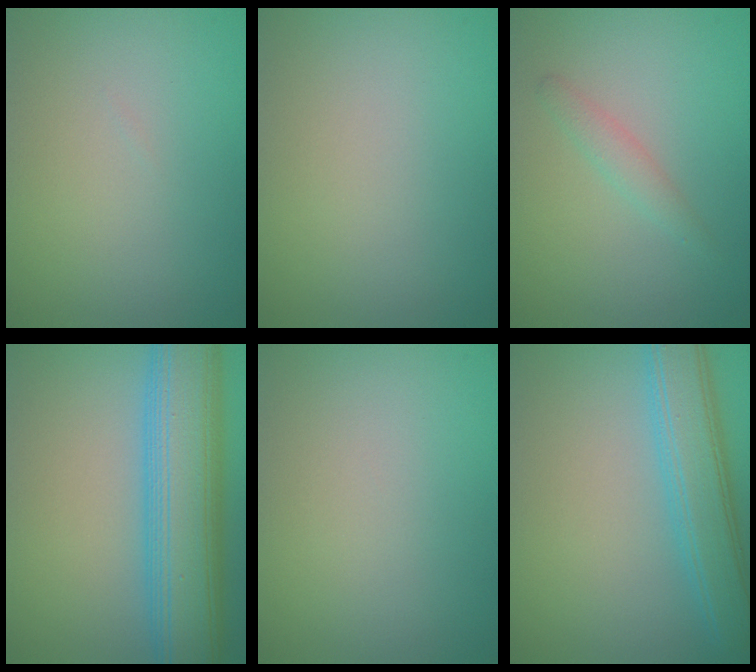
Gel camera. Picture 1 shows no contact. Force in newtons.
{"total": 0.0}
{"total": 1.4, "press": 1.4, "slide": 0.0}
{"total": 10.4, "press": 10.4, "slide": 0.3}
{"total": 0.0}
{"total": 5.6, "press": 5.6, "slide": 0.1}